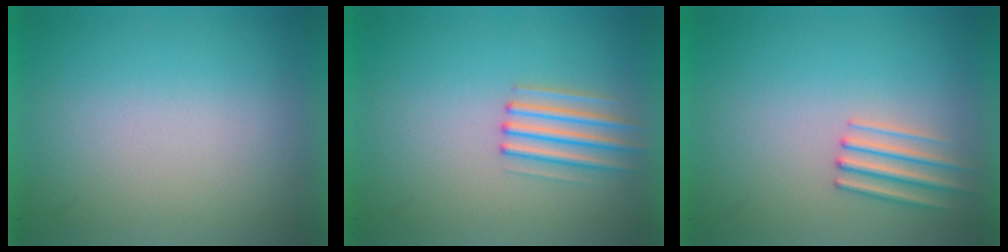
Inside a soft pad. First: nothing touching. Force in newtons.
{"total": 2.1}
{"total": 2.4}